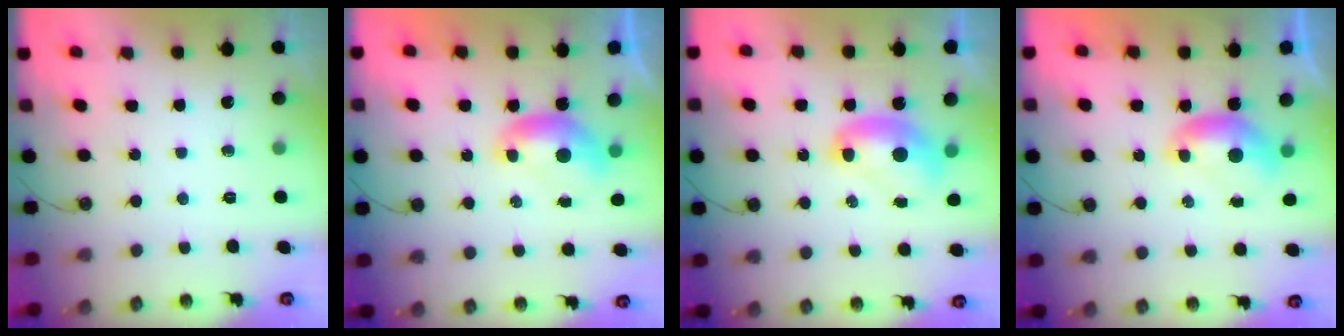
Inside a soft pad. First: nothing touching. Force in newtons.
{"total": 0.0}
{"total": 2.5, "press": 2.5, "slide": 0.2}
{"total": 0.0}